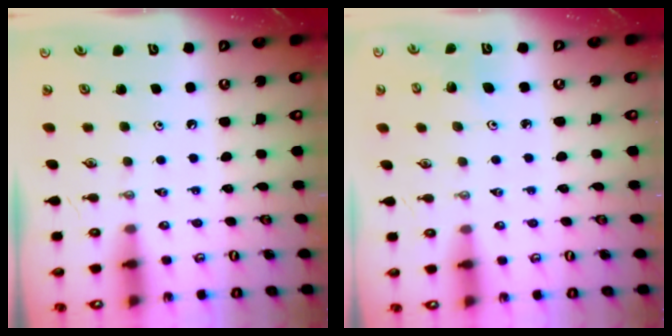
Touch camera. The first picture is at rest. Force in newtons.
{"total": 2.9, "press": 2.8, "slide": 0.8}